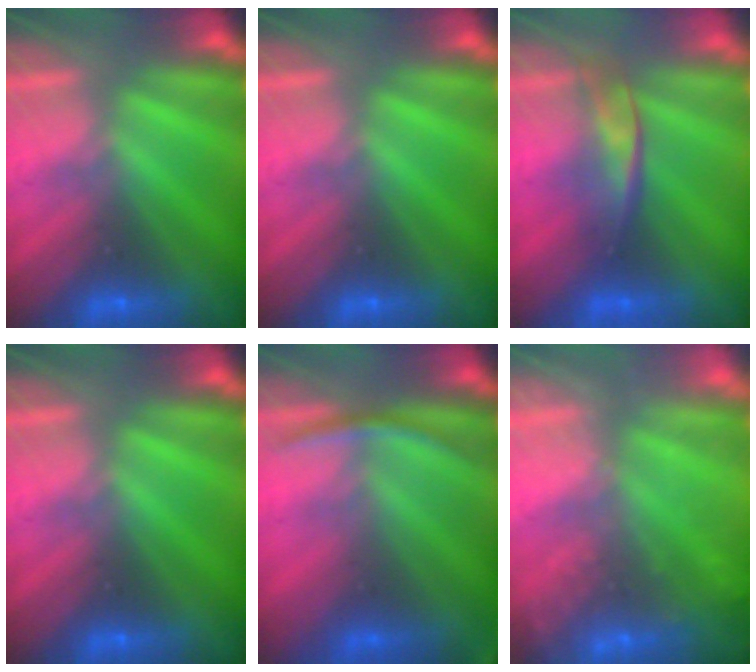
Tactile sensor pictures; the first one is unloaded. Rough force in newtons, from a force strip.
{"total": 0.0}
{"total": 2.2}
{"total": 0.0}
{"total": 2.8}
{"total": 2.4}